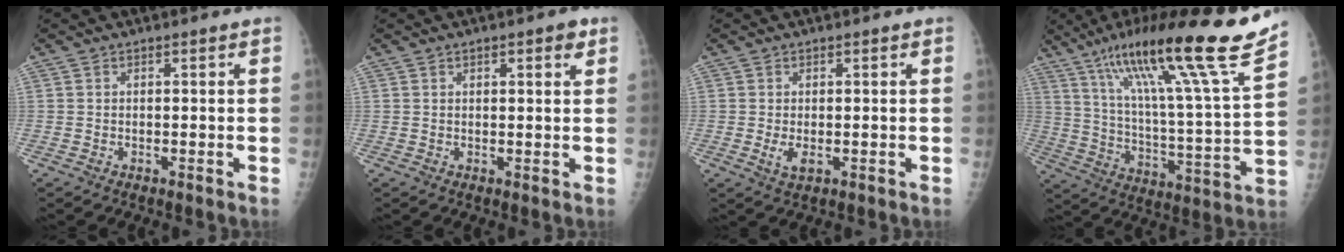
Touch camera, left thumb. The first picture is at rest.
{"total": 3.0, "force": [1.6, 1.0, 2.3], "torque": [-0.024, -0.004, 0.018]}
{"total": 2.5, "force": [-0.3, 1.2, 2.1], "torque": [-0.040, -0.006, -0.002]}
{"total": 26.6, "force": [18.1, 1.8, 19.4], "torque": [-0.298, -0.065, 0.294]}